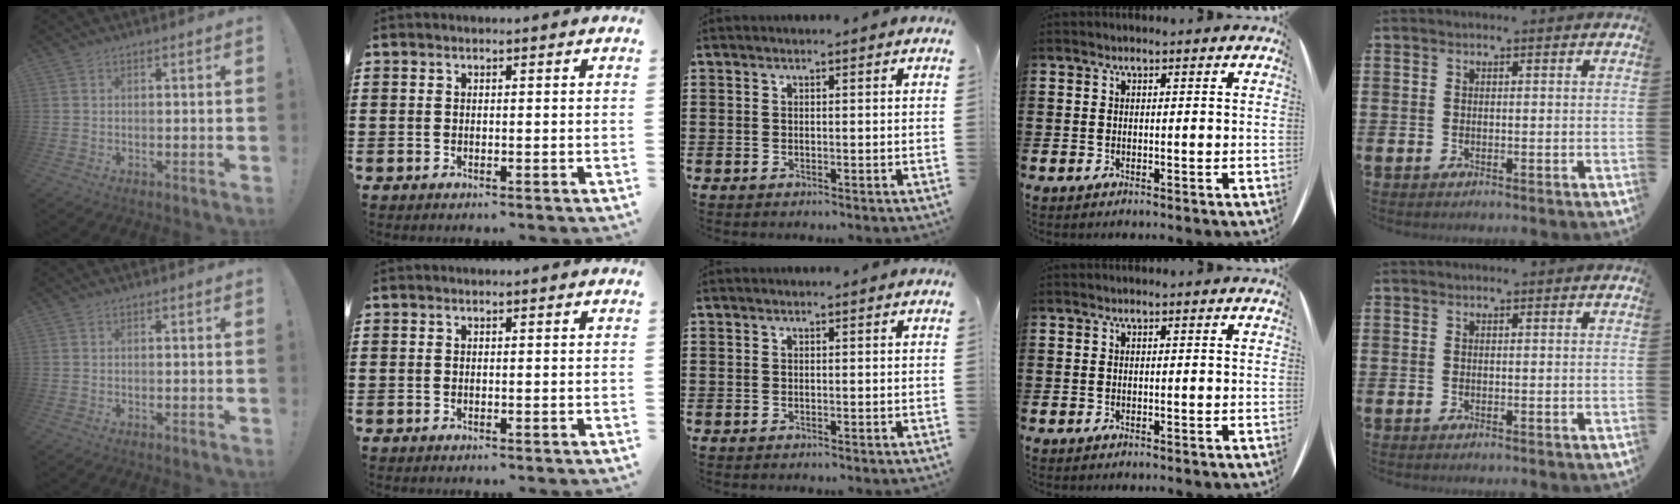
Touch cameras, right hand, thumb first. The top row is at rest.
{}